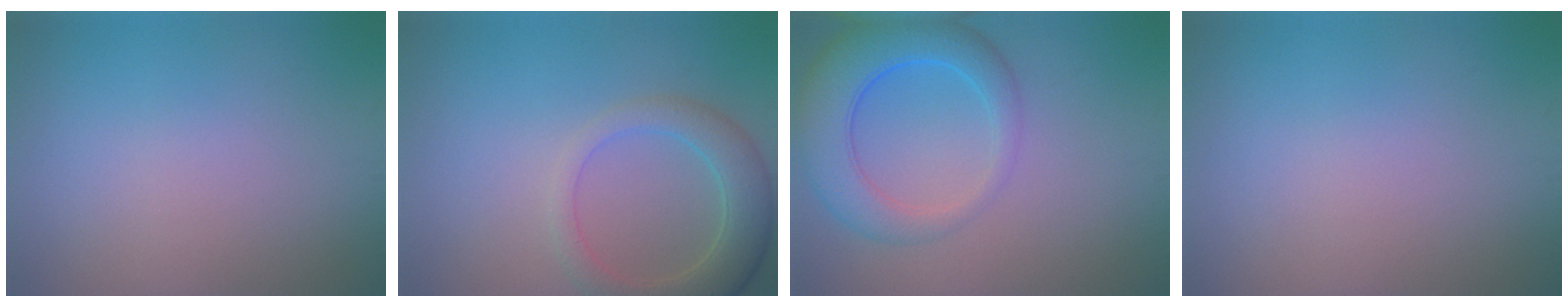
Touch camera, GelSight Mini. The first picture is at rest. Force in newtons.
{"total": 4.5, "press": 4.4, "slide": 0.5}
{"total": 6.4, "press": 6.4, "slide": 0.4}
{"total": 0.0}